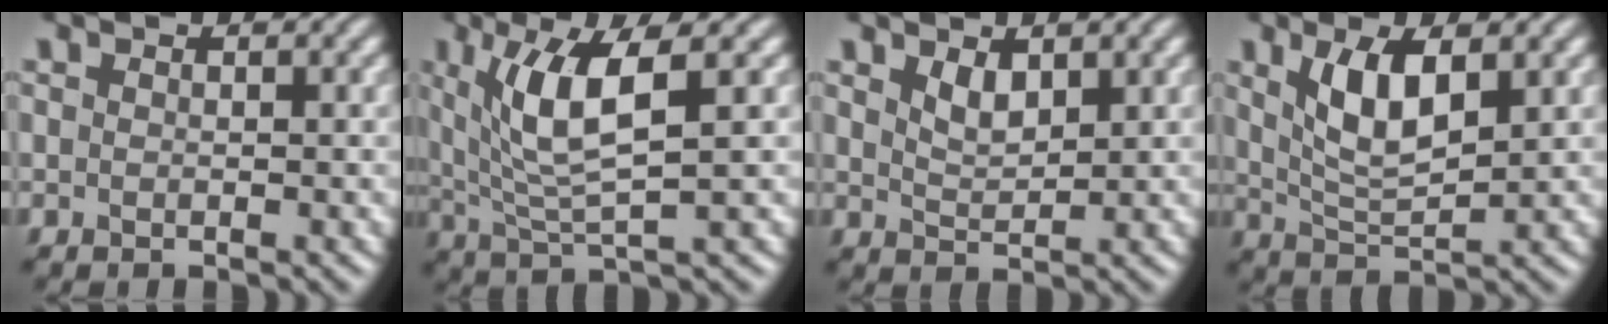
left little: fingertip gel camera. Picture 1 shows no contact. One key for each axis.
{"total": 6.4, "fx": 2.1, "fy": 1.5, "fz": 5.9, "tx": -0.117, "ty": -0.001, "tz": 0.043}
{"total": 2.0, "fx": 1.2, "fy": 0.9, "fz": 1.2, "tx": -0.026, "ty": -0.004, "tz": 0.028}
{"total": 5.0, "fx": 1.9, "fy": 2.0, "fz": 4.2, "tx": -0.092, "ty": -0.003, "tz": 0.037}